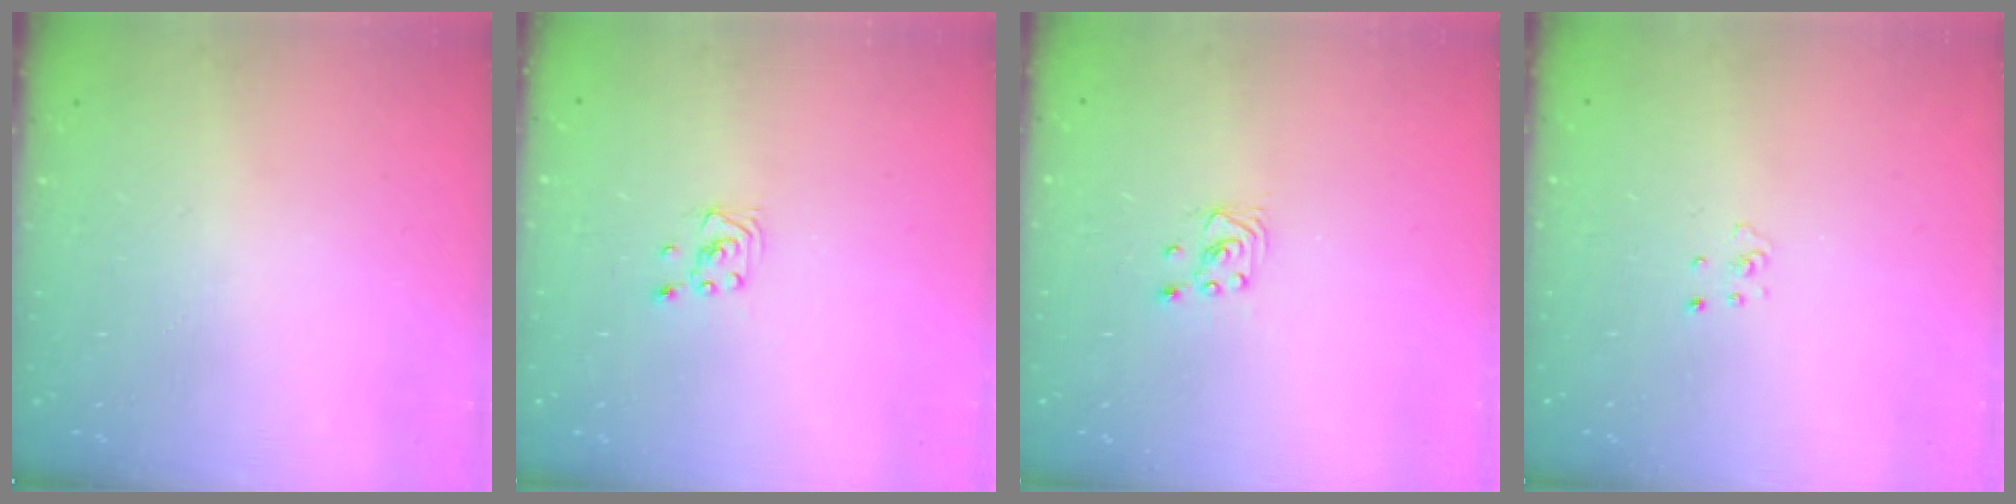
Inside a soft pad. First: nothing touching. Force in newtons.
{"total": 2.0, "press": 2.0, "slide": 0.1}
{"total": 1.7, "press": 1.6, "slide": 0.1}
{"total": 2.3, "press": 2.3, "slide": 0.2}